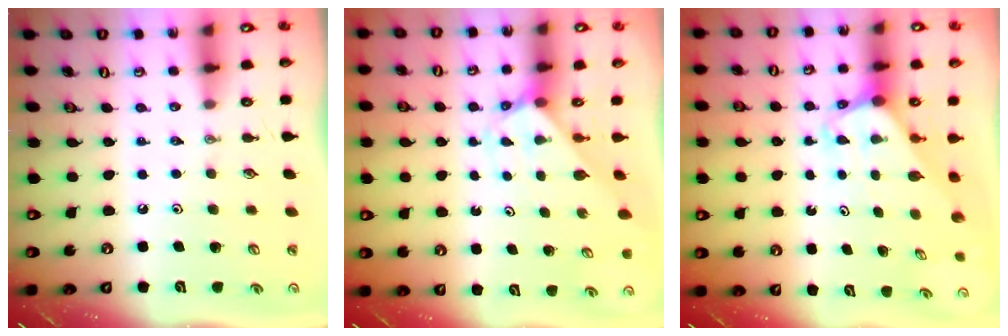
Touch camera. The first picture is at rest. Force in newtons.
{"total": 2.0, "press": 2.0, "slide": 0.1}
{"total": 2.0, "press": 2.0, "slide": 0.2}